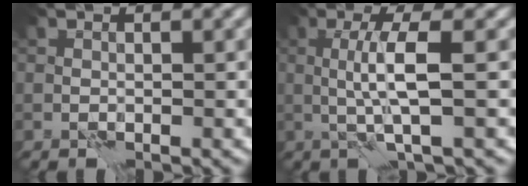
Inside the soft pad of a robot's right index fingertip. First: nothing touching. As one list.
[{"total": 3.6, "force": [0.4, 0.1, 3.6], "torque": [-0.075, 0.001, 0.007]}]